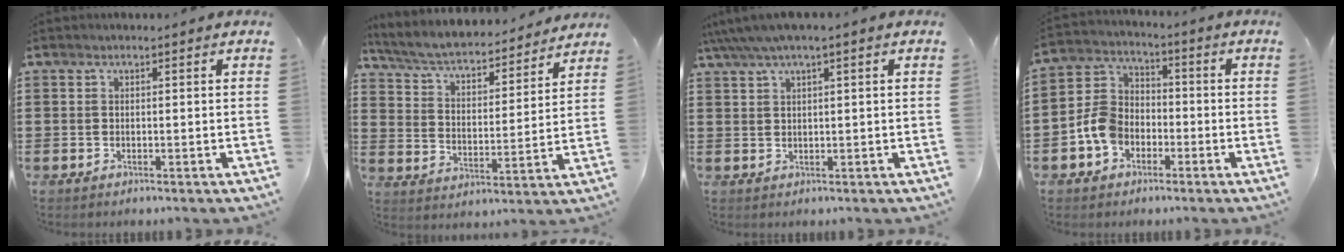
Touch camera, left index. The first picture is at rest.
{"total": 4.9, "force": [4.5, 0.6, 1.7], "torque": [-0.057, -0.035, 0.071]}
{"total": 2.5, "force": [1.3, 0.2, 2.2], "torque": [-0.044, 0.001, 0.023]}
{"total": 7.0, "force": [-3.1, 5.2, 3.6], "torque": [-0.101, 0.012, -0.065]}